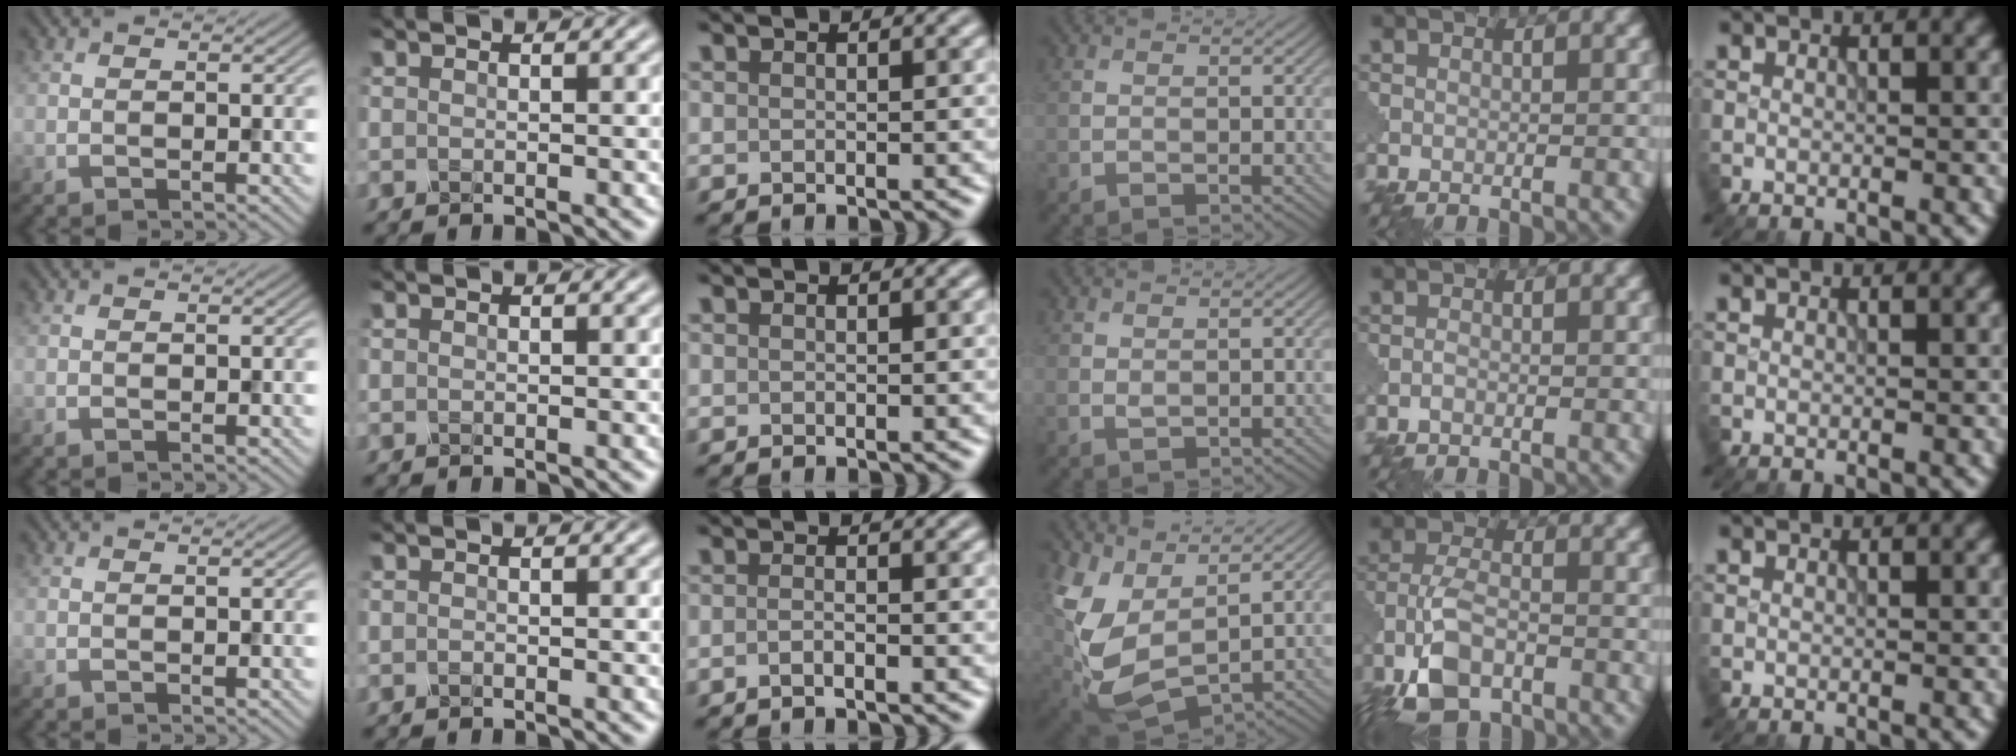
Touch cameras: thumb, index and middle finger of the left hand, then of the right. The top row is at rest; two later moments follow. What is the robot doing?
{"motion": "insert", "object": "pin"}